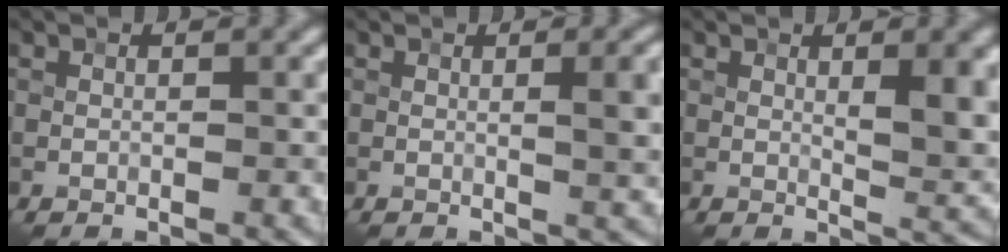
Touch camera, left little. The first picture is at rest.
{"total": 4.9, "force": [0.5, 1.3, 4.7], "torque": [-0.051, 0.012, 0.004]}
{"total": 5.2, "force": [1.0, 1.3, 4.9], "torque": [-0.064, -0.002, 0.017]}